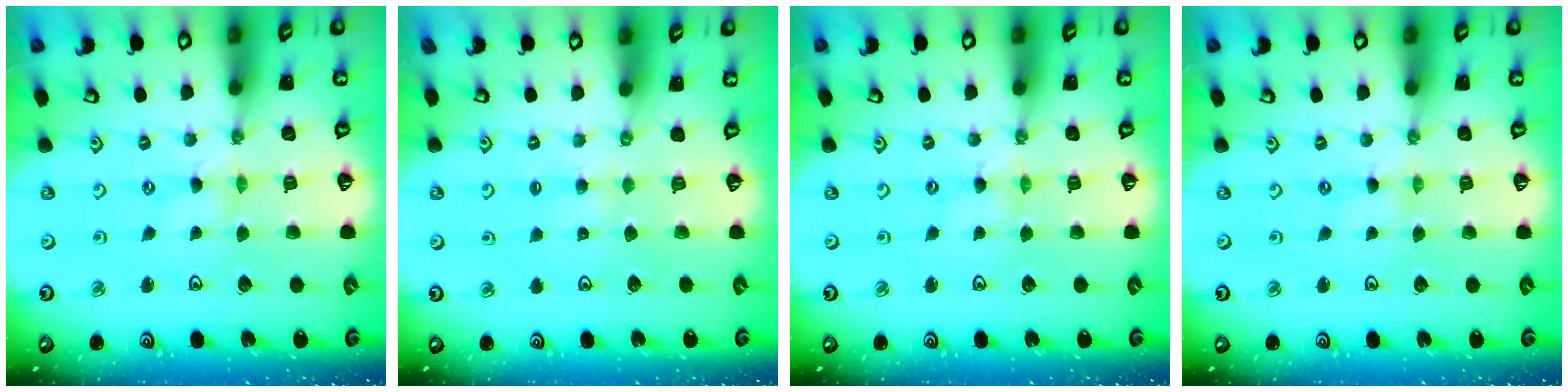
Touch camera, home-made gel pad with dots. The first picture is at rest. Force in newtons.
{"total": 2.9, "press": 2.8, "slide": 0.5}
{"total": 2.2, "press": 2.2, "slide": 0.4}
{"total": 0.0}